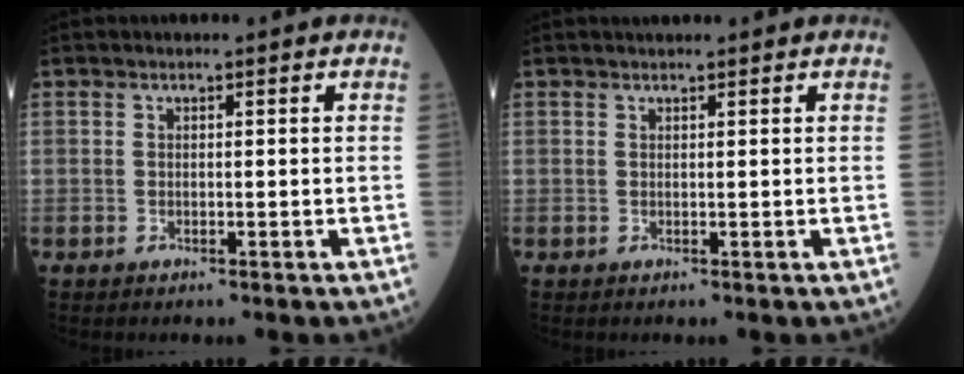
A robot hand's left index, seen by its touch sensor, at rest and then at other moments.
{"total": 1.8, "force": [1.6, 0.1, 0.6], "torque": [-0.009, 0.017, 0.025]}